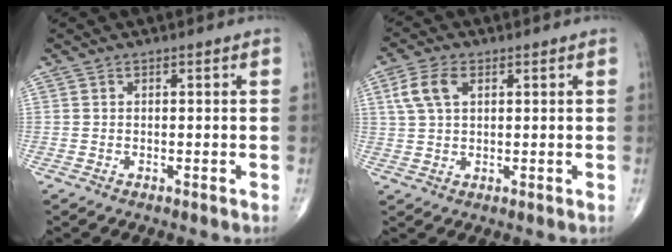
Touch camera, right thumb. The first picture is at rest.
{"total": 6.0, "force": [2.1, 3.5, 4.4], "torque": [-0.097, 0.009, 0.042]}